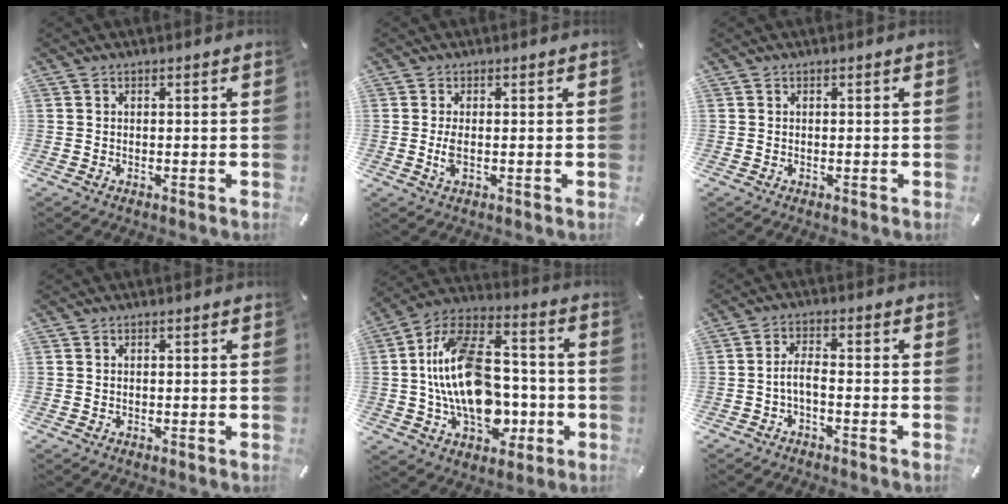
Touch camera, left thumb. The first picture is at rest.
{"total": 3.0, "force": [-0.2, 1.1, 2.8], "torque": [-0.066, -0.006, -0.008]}
{"total": 0.0}
{"total": 0.0}
{"total": 21.4, "force": [-1.8, 14.0, 16.0], "torque": [-0.320, 0.016, -0.027]}
{"total": 4.2, "force": [-1.8, 1.4, 3.5], "torque": [-0.075, 0.008, -0.037]}